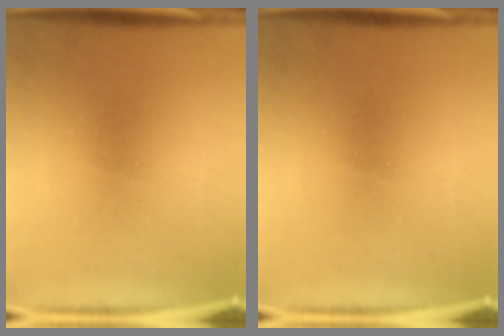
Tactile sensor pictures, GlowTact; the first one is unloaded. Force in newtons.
{"total": 0.0}